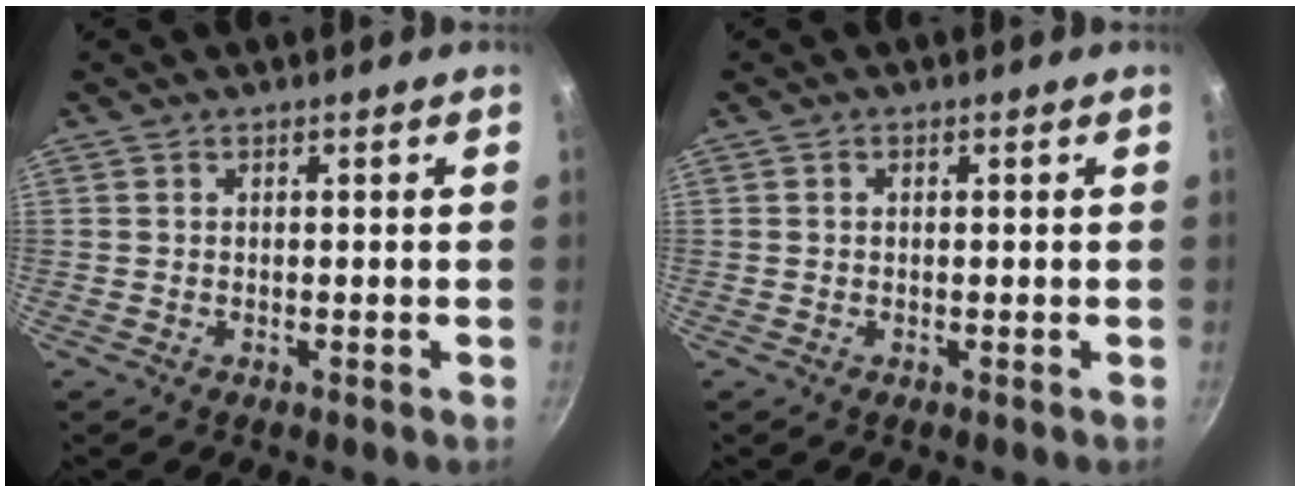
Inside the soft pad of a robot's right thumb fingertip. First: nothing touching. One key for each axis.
{"total": 0.6, "fx": 0.1, "fy": 0.5, "fz": 0.3, "tx": -0.005, "ty": 0.004, "tz": 0.001}